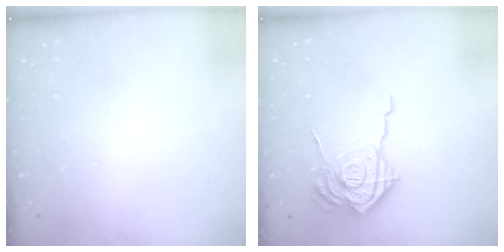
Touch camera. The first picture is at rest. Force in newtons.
{"total": 16.2, "press": 16.1, "slide": 1.7}